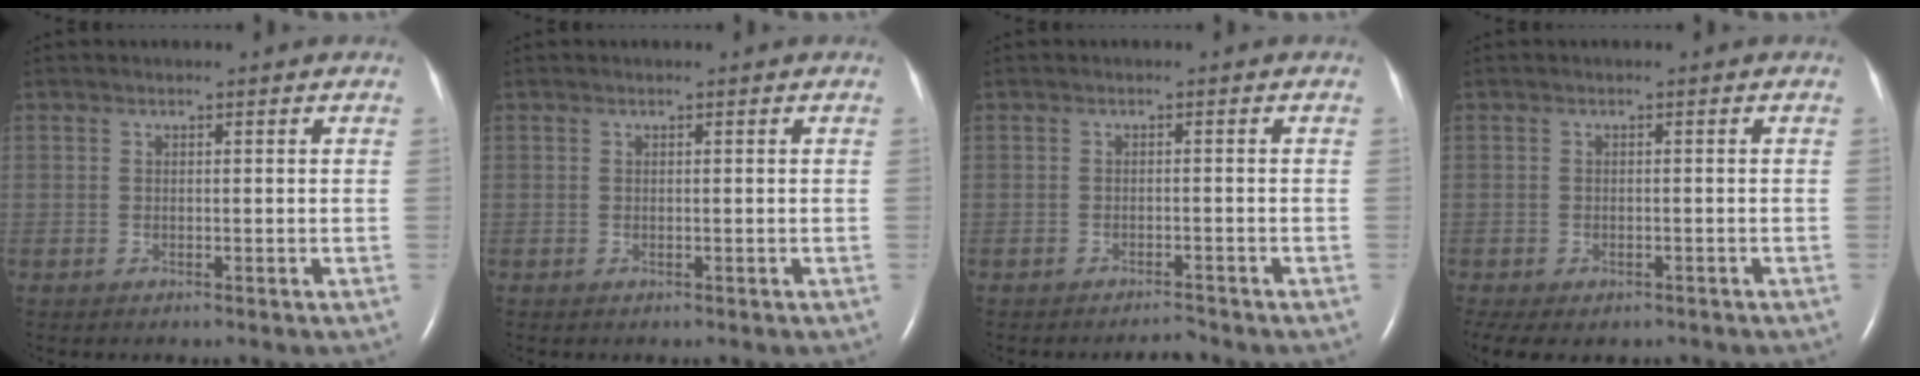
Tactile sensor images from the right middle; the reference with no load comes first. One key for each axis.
{"total": 0.0}
{"total": 1.5, "fx": -1.5, "fy": 0.0, "fz": 0.2, "tx": -0.006, "ty": -0.006, "tz": -0.021}
{"total": 6.8, "fx": -4.7, "fy": 3.7, "fz": 3.2, "tx": -0.065, "ty": -0.004, "tz": -0.062}